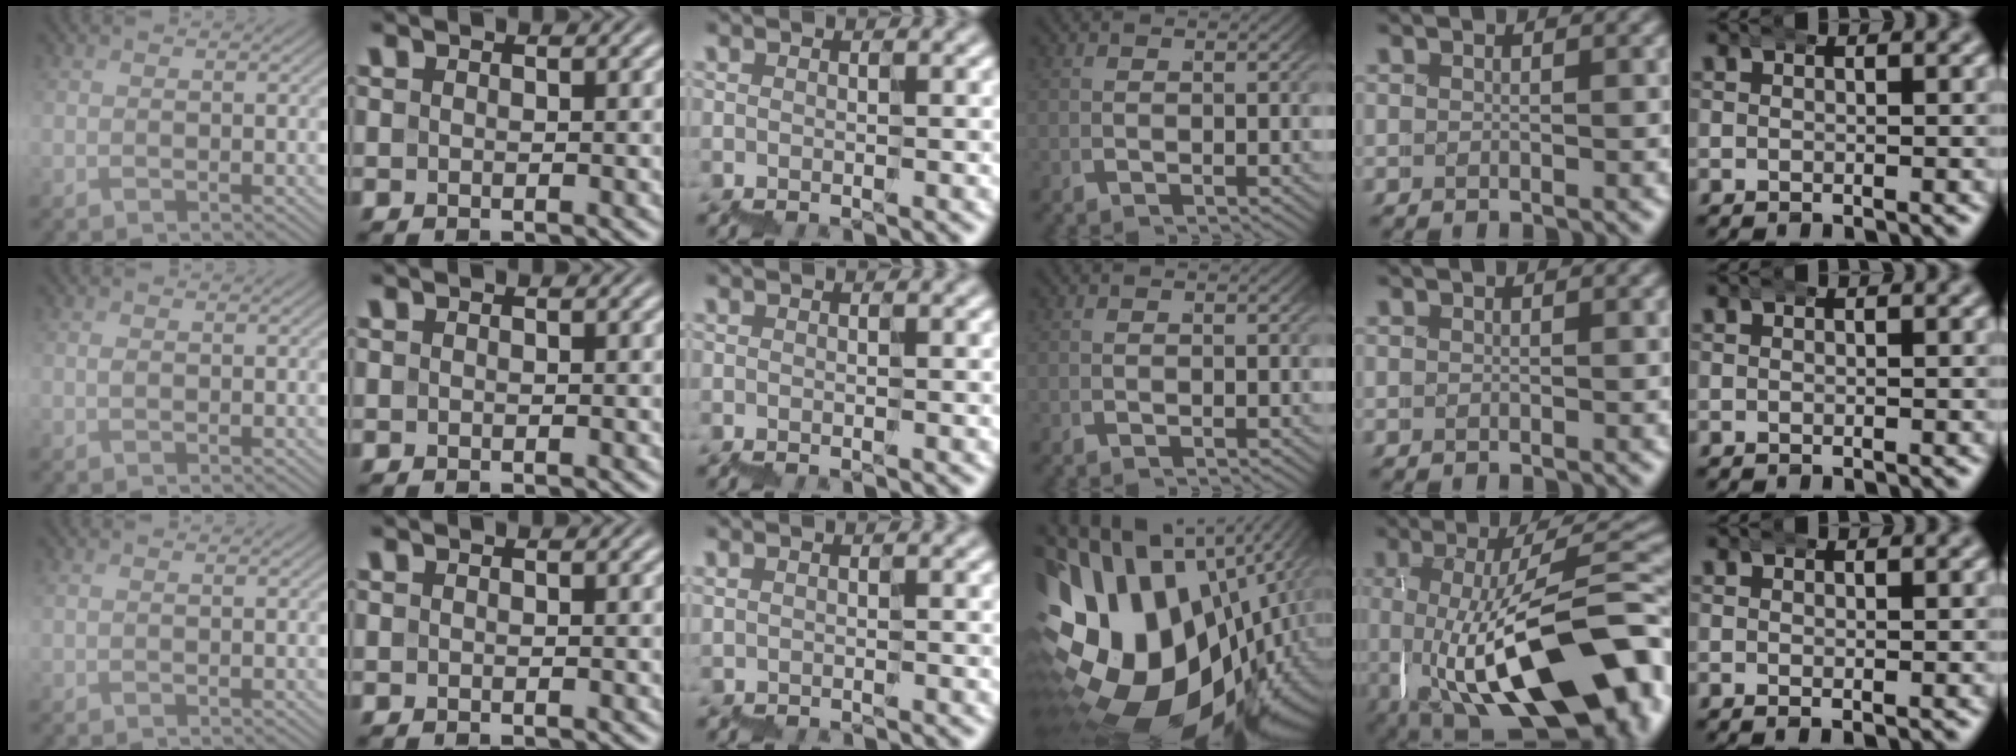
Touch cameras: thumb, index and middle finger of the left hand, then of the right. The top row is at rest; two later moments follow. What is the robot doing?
{"motion": "wrap", "object": "belt"}